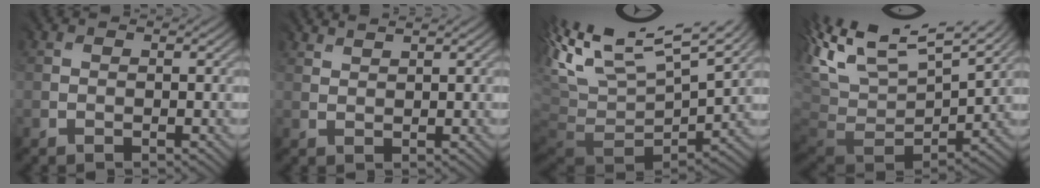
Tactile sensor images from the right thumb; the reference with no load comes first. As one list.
[{"total": 1.6, "force": [1.5, -0.3, -0.3], "torque": [0.002, 0.000, 0.034]}, {"total": 12.0, "force": [4.8, 6.1, 9.2], "torque": [-0.194, 0.010, 0.118]}, {"total": 10.8, "force": [4.4, 6.1, 7.7], "torque": [-0.190, -0.003, 0.094]}]